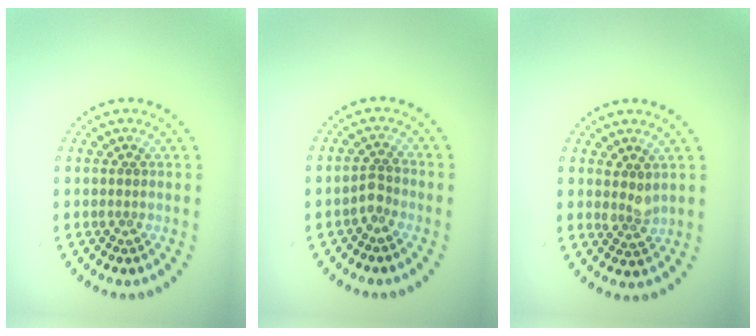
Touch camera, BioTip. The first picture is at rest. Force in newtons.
{"total": 1.4, "press": 1.1, "slide": 1.0}
{"total": 1.7, "press": 1.4, "slide": 1.0}